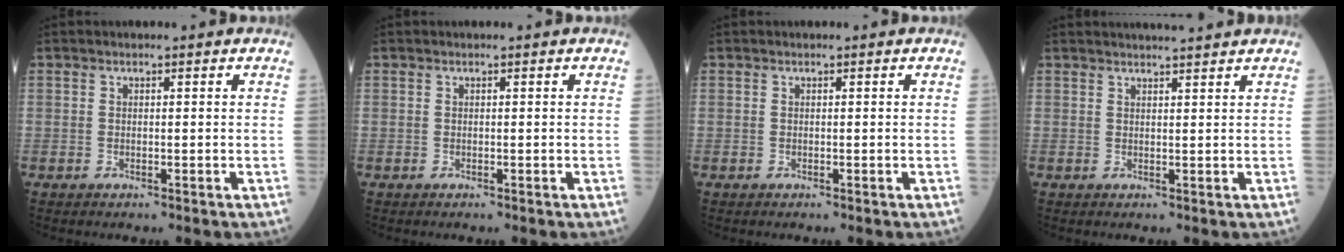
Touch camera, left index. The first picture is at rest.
{"total": 0.0}
{"total": 0.0}
{"total": 4.7, "force": [4.4, -0.4, 1.6], "torque": [-0.020, 0.019, 0.055]}